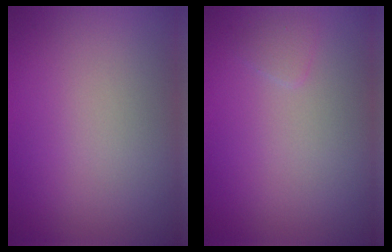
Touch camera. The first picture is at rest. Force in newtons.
{"total": 0.7, "press": 0.7, "slide": 0.1}